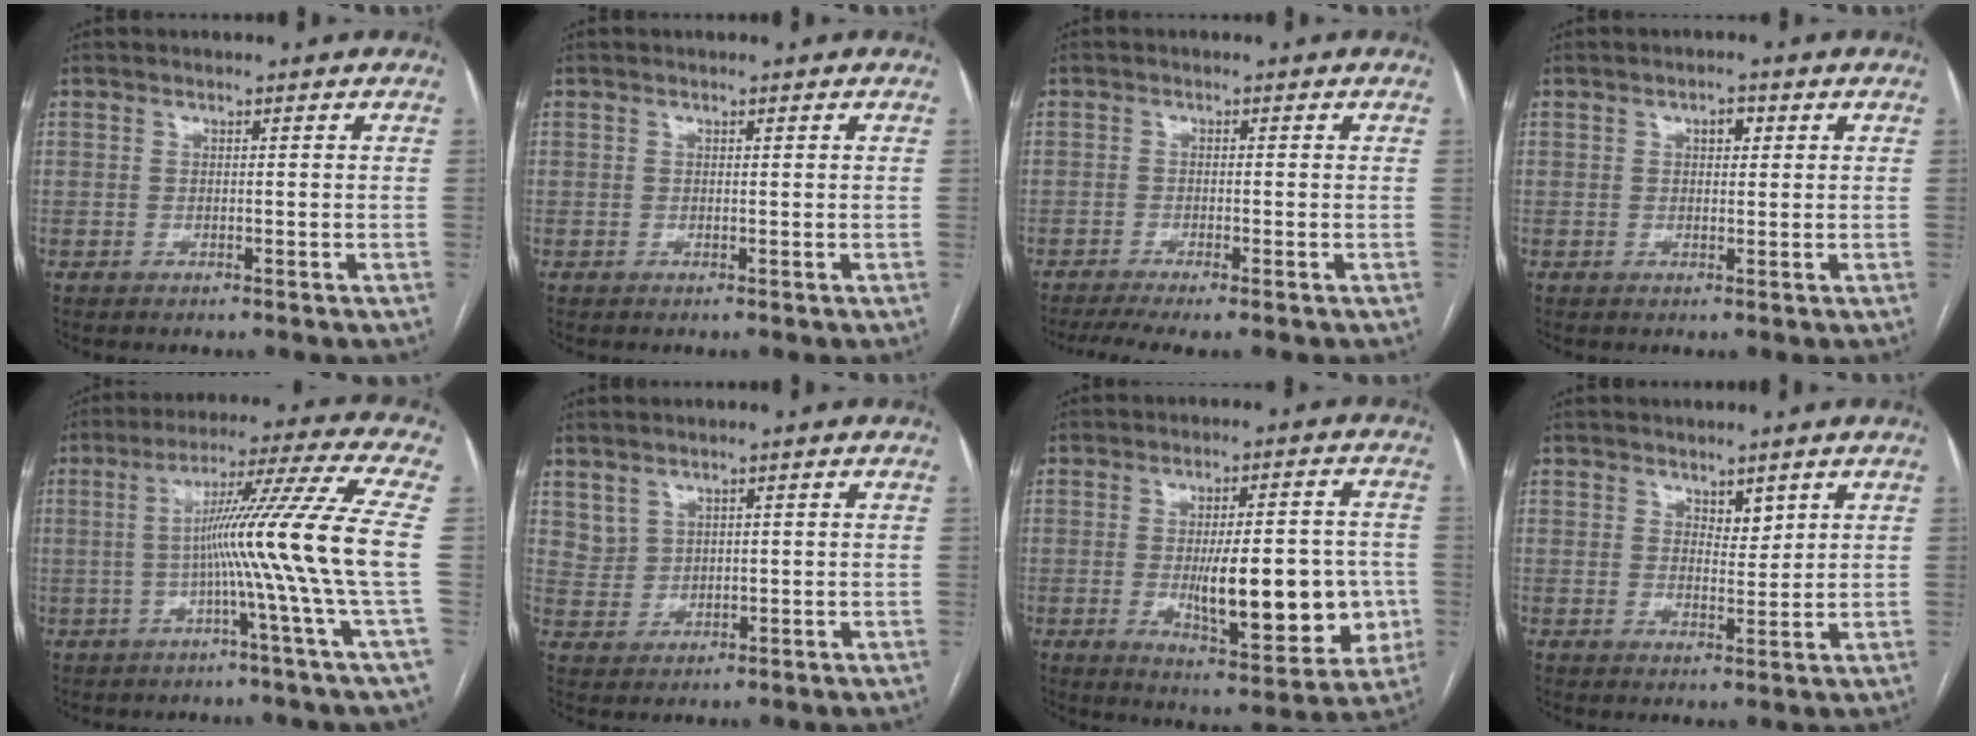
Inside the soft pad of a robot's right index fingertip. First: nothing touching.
{"total": 0.0}
{"total": 5.2, "force": [-3.9, 0.2, 3.5], "torque": [-0.055, -0.008, -0.064]}
{"total": 2.1, "force": [0.8, 1.1, 1.6], "torque": [-0.023, 0.007, 0.012]}
{"total": 14.5, "force": [-1.7, -3.9, 13.9], "torque": [-0.213, -0.001, -0.032]}
{"total": 2.8, "force": [2.0, 2.0, 0.4], "torque": [-0.005, 0.002, 0.044]}
{"total": 16.0, "force": [-2.3, 5.0, 15.0], "torque": [-0.209, 0.001, -0.019]}
{"total": 2.7, "force": [1.8, 1.3, 1.5], "torque": [-0.022, -0.004, 0.036]}